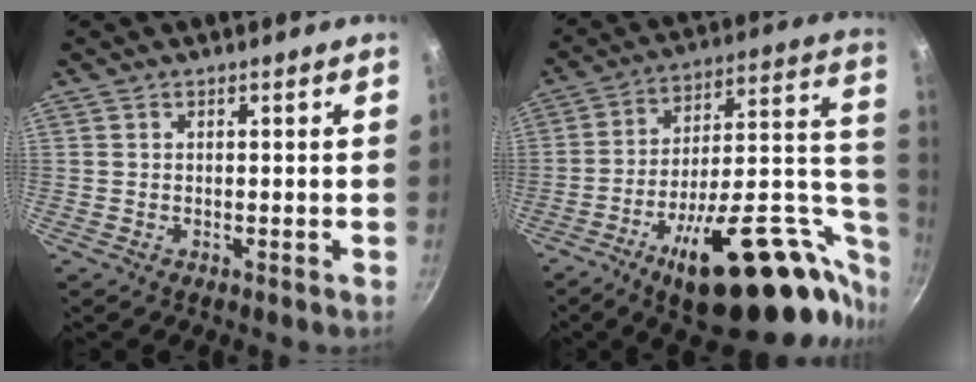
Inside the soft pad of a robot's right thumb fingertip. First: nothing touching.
{"total": 32.6, "force": [-12.2, 13.5, 27.1], "torque": [-0.328, 0.059, -0.178]}